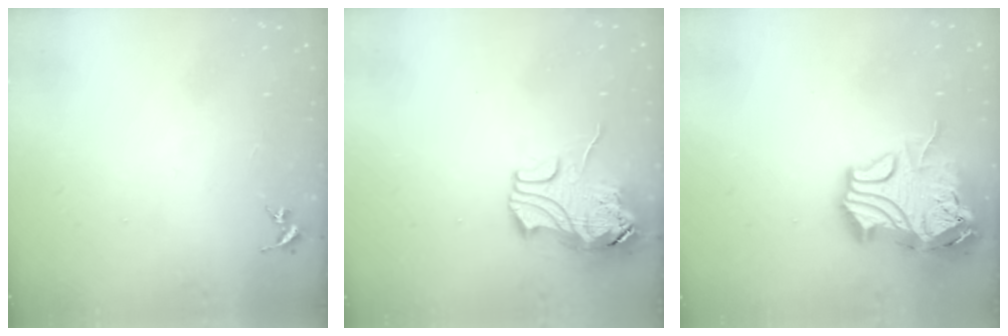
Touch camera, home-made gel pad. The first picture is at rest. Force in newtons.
{"total": 11.2, "press": 11.0, "slide": 1.7}
{"total": 18.6, "press": 18.4, "slide": 2.7}